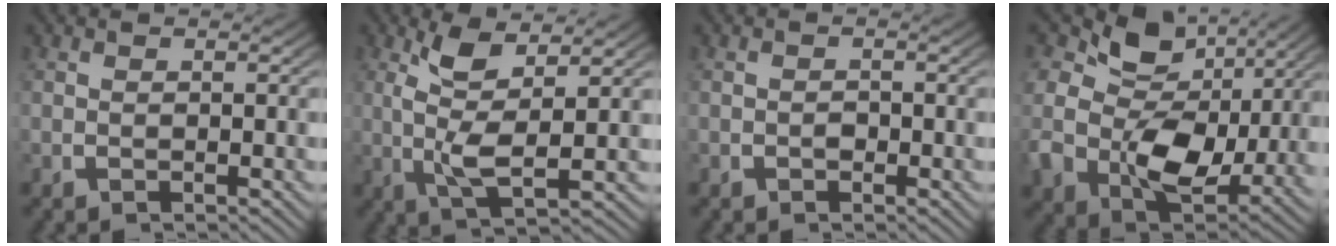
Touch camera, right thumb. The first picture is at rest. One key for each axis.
{"total": 6.2, "fx": 1.3, "fy": 2.6, "fz": 5.5, "tx": -0.117, "ty": -0.020, "tz": 0.029}
{"total": 0.7, "fx": -0.5, "fy": 0.5, "fz": 0.2, "tx": -0.008, "ty": -0.008, "tz": -0.007}
{"total": 12.1, "fx": 0.1, "fy": 8.6, "fz": 8.4, "tx": -0.179, "ty": -0.045, "tz": 0.015}